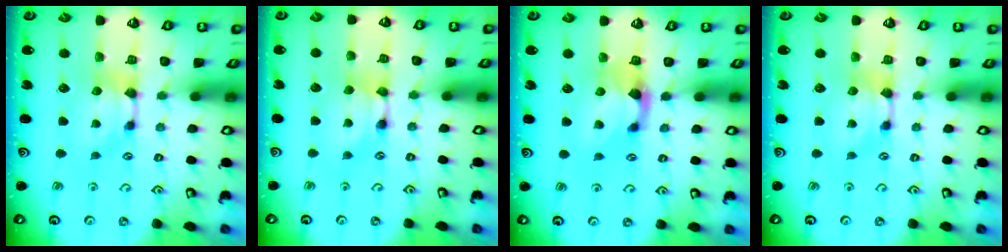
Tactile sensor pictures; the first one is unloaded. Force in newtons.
{"total": 1.6, "press": 1.6, "slide": 0.2}
{"total": 1.4, "press": 0.9, "slide": 1.0}
{"total": 0.0}